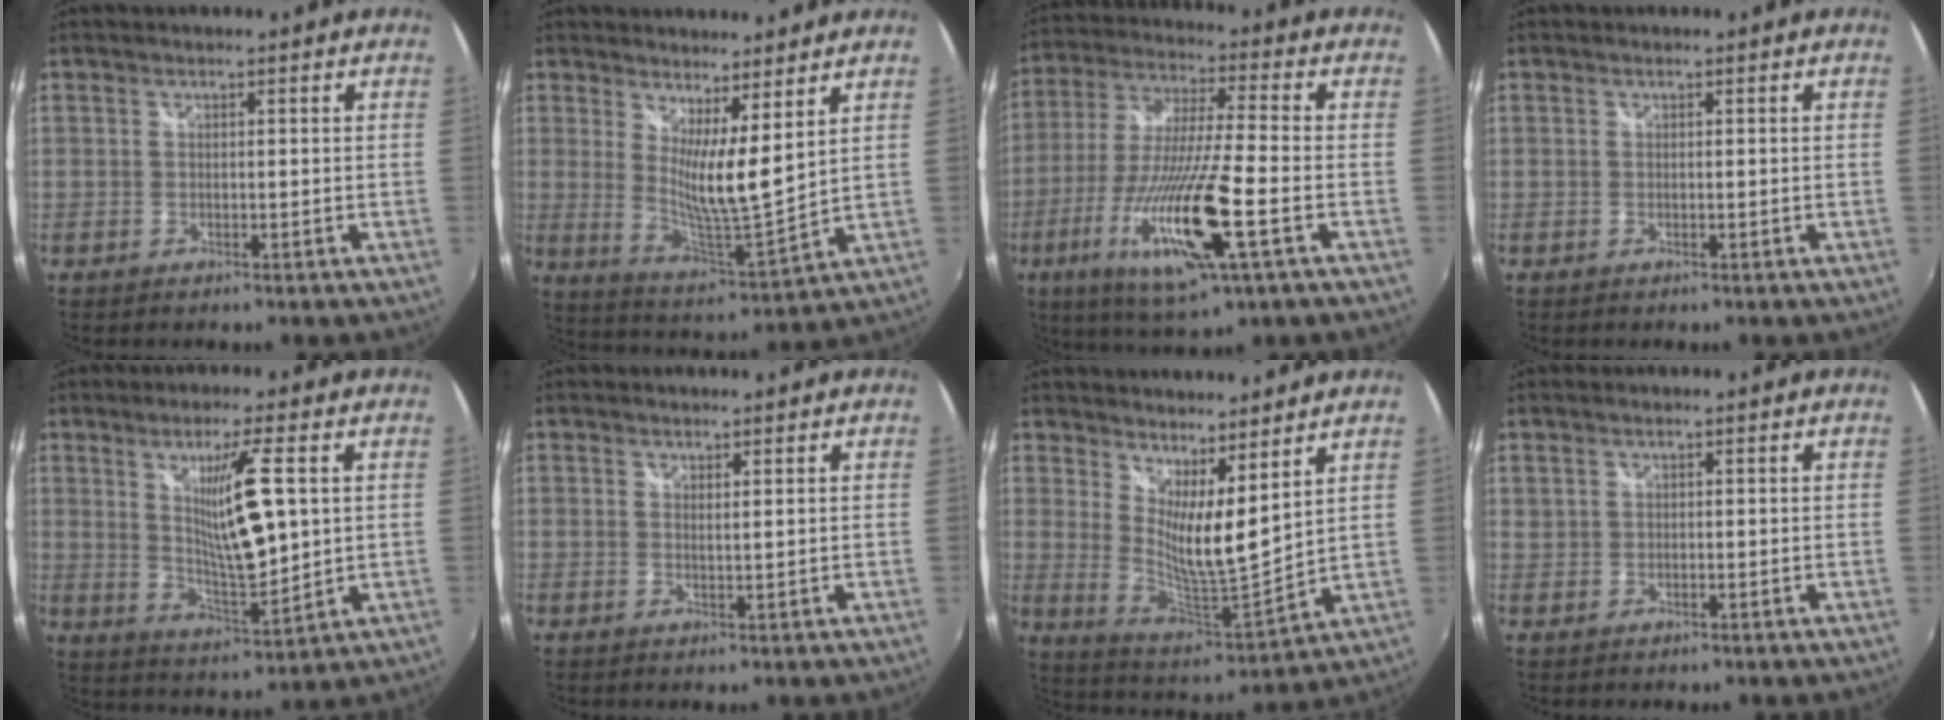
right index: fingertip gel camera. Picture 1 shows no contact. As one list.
[{"total": 9.8, "force": [5.2, 0.9, 8.3], "torque": [-0.133, -0.023, 0.088]}, {"total": 19.8, "force": [-7.3, 2.6, 18.2], "torque": [-0.364, -0.043, -0.133]}, {"total": 0.0}, {"total": 11.3, "force": [2.4, 1.7, 10.9], "torque": [-0.178, -0.017, 0.052]}, {"total": 1.0, "force": [0.9, -0.6, 0.1], "torque": [-0.003, -0.004, 0.012]}, {"total": 11.9, "force": [7.6, 2.0, 8.9], "torque": [-0.139, -0.020, 0.132]}, {"total": 0.7, "force": [0.5, 0.4, 0.3], "torque": [-0.004, 0.002, 0.009]}]